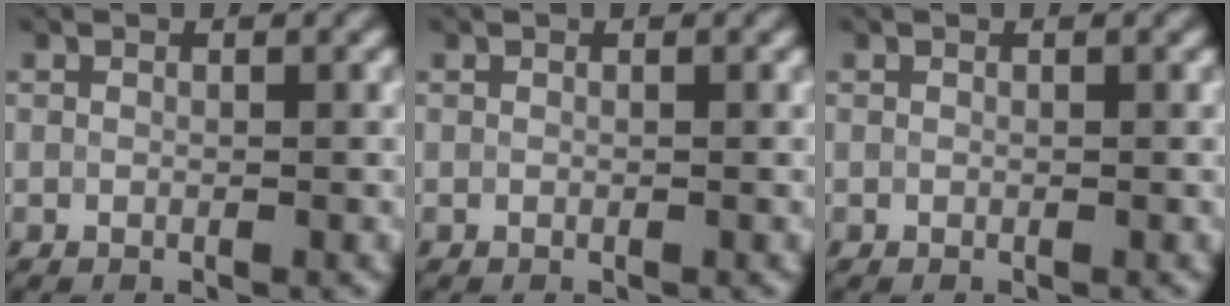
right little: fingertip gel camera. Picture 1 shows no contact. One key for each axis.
{"total": 0.0}
{"total": 0.0}